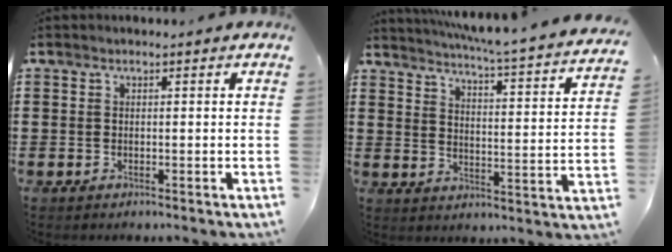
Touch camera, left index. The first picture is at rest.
{"total": 4.3, "force": [3.8, -0.9, 1.7], "torque": [-0.055, -0.042, 0.054]}